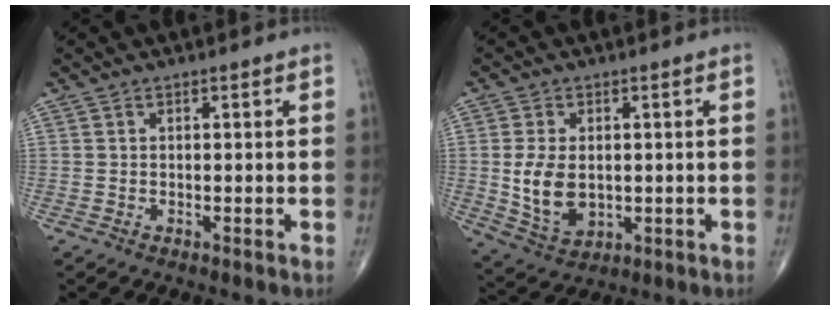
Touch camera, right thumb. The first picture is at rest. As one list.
[{"total": 9.1, "force": [0.0, 5.9, 7.0], "torque": [-0.121, -0.010, 0.013]}]